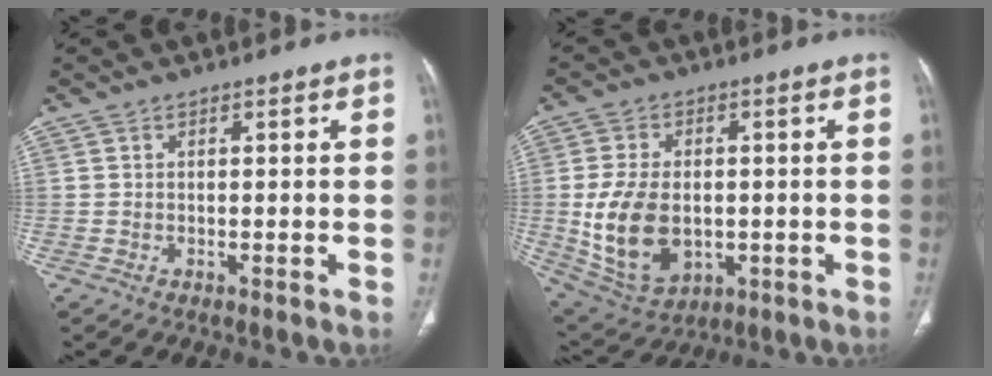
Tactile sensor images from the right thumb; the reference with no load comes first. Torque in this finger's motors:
{"motor_torque": [-0.12, 1.08, 0.74, 0.88, 0.35]}